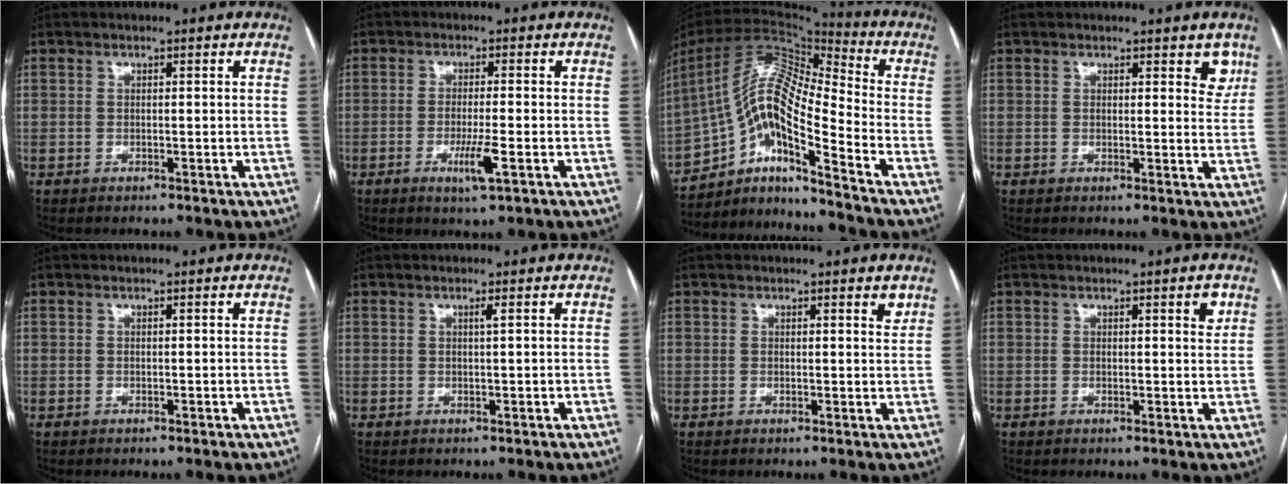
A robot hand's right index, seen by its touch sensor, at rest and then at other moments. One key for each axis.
{"total": 4.6, "fx": -1.8, "fy": 0.0, "fz": 4.3, "tx": -0.079, "ty": -0.010, "tz": -0.032}
{"total": 14.9, "fx": -9.1, "fy": 2.1, "fz": 11.6, "tx": -0.222, "ty": 0.020, "tz": -0.163}
{"total": 3.5, "fx": 2.1, "fy": 1.6, "fz": 2.3, "tx": -0.010, "ty": -0.007, "tz": 0.018}
{"total": 0.0}
{"total": 0.7, "fx": 0.3, "fy": -0.2, "fz": 0.7, "tx": -0.015, "ty": 0.000, "tz": 0.008}
{"total": 1.6, "fx": 1.2, "fy": 0.4, "fz": 1.0, "tx": -0.012, "ty": -0.006, "tz": 0.012}
{"total": 2.0, "fx": 1.1, "fy": 0.4, "fz": 1.7, "tx": -0.019, "ty": -0.003, "tz": 0.011}